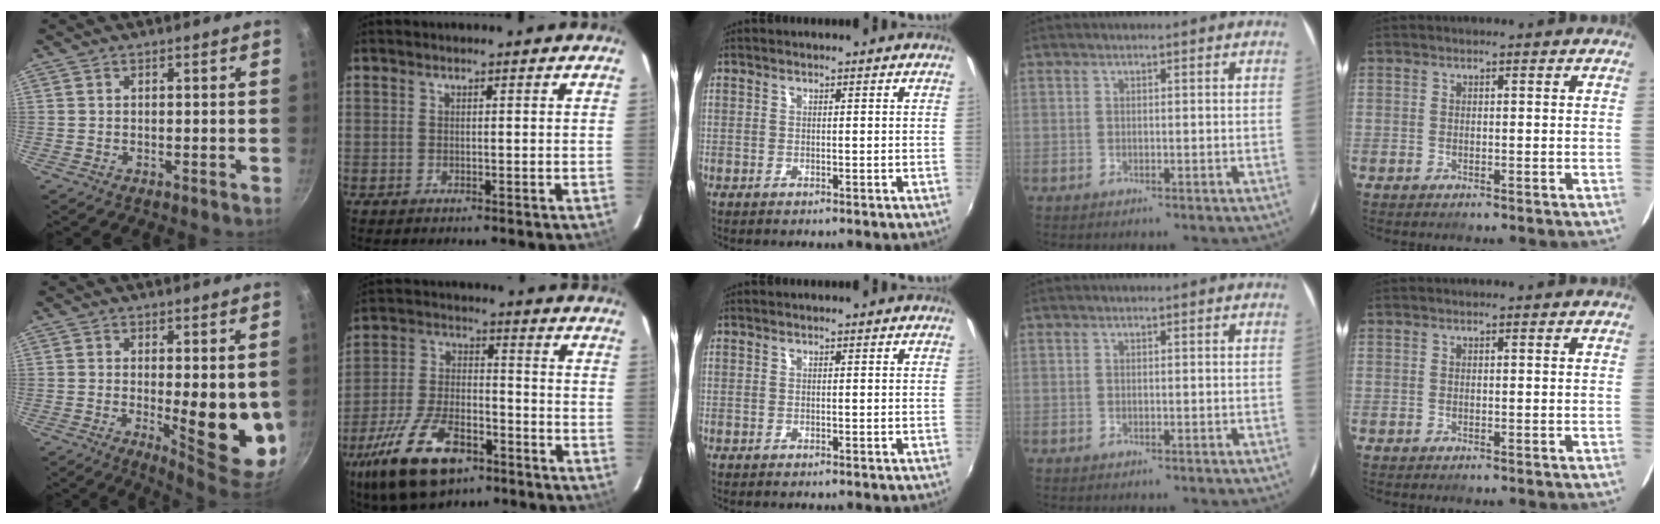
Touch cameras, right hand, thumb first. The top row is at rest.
{"thumb": {"total": 11.8, "force": [-0.7, 3.8, 11.2], "torque": [-0.128, -0.021, 0.002]}, "index": {"total": 18.8, "force": [-11.2, 8.7, 12.3], "torque": [-0.259, -0.023, -0.193]}}